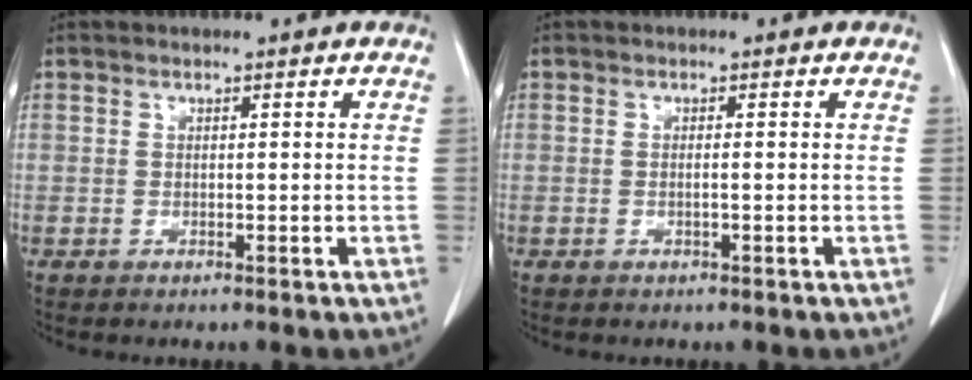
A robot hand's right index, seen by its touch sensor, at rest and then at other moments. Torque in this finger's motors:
{"motor_torque": [-0.07, 0.08, 0.00, -0.01]}